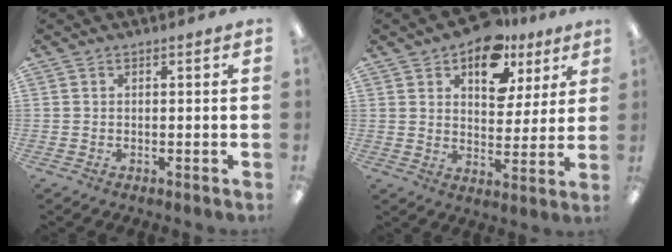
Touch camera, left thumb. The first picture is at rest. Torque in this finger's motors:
{"motor_torque": [0.28, 0.31, 0.12, -0.16, 0.00]}